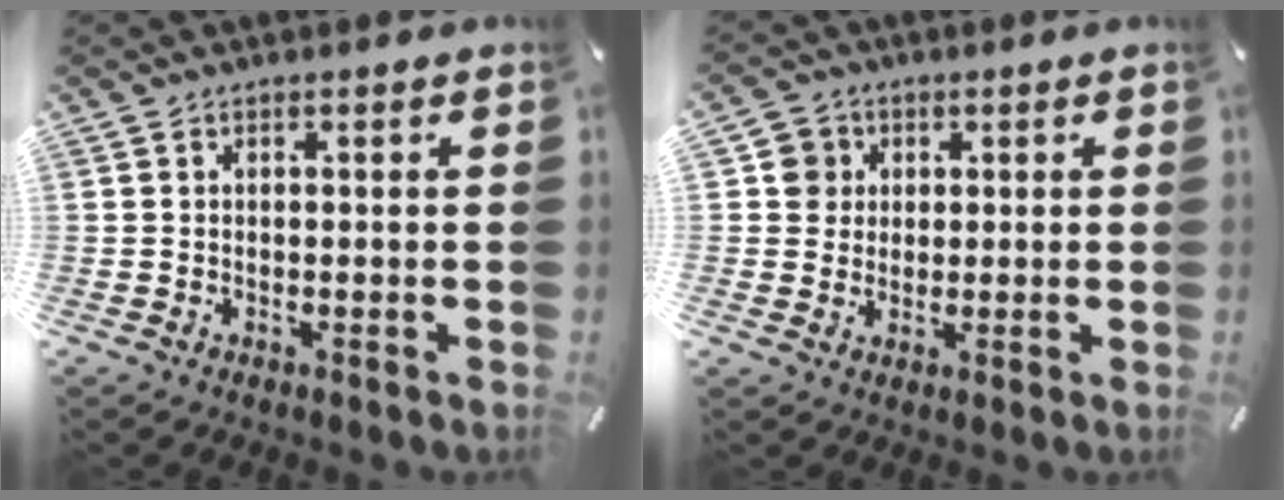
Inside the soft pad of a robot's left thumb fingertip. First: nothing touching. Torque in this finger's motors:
{"motor_torque": [0.51, 0.44, -0.31, 0.05, 0.00]}